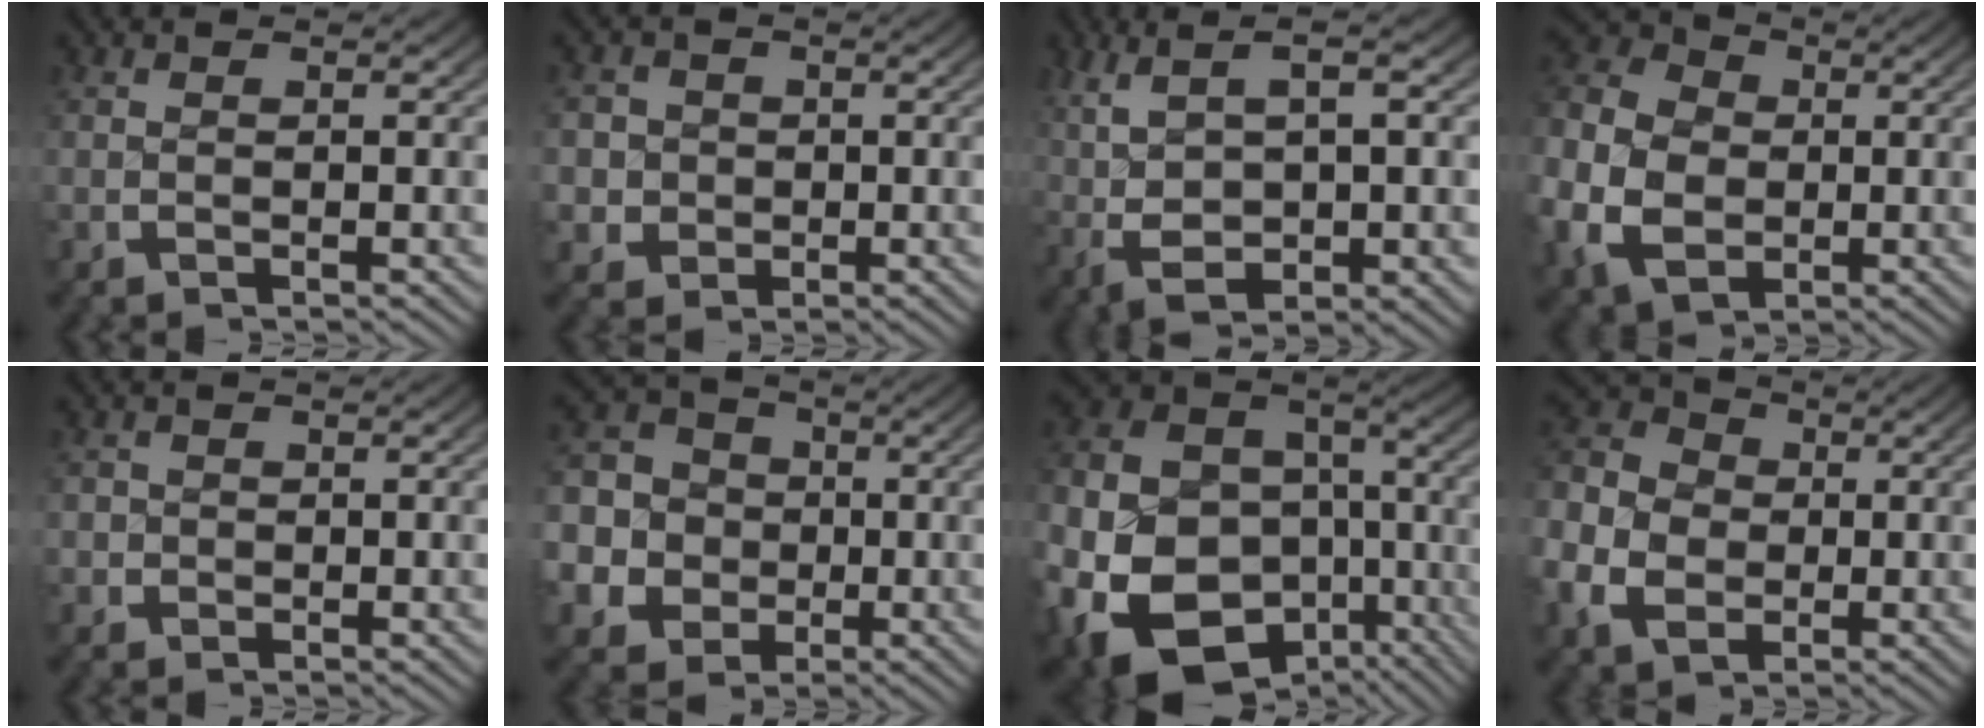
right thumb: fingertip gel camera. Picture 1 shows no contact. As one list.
[{"total": 5.3, "force": [-0.4, 5.0, 1.7], "torque": [-0.042, -0.020, -0.001]}, {"total": 7.8, "force": [1.3, 3.9, 6.6], "torque": [-0.130, -0.008, 0.041]}, {"total": 12.4, "force": [0.2, 9.5, 8.0], "torque": [-0.170, -0.018, 0.010]}, {"total": 1.2, "force": [-0.3, 1.1, 0.0], "torque": [0.005, 0.000, -0.009]}, {"total": 14.5, "force": [-1.2, 12.9, 6.5], "torque": [-0.164, -0.051, -0.019]}, {"total": 20.5, "force": [-6.1, 15.5, 12.0], "torque": [-0.284, -0.085, -0.066]}, {"total": 11.1, "force": [0.9, 8.7, 6.9], "torque": [-0.139, -0.006, 0.013]}]